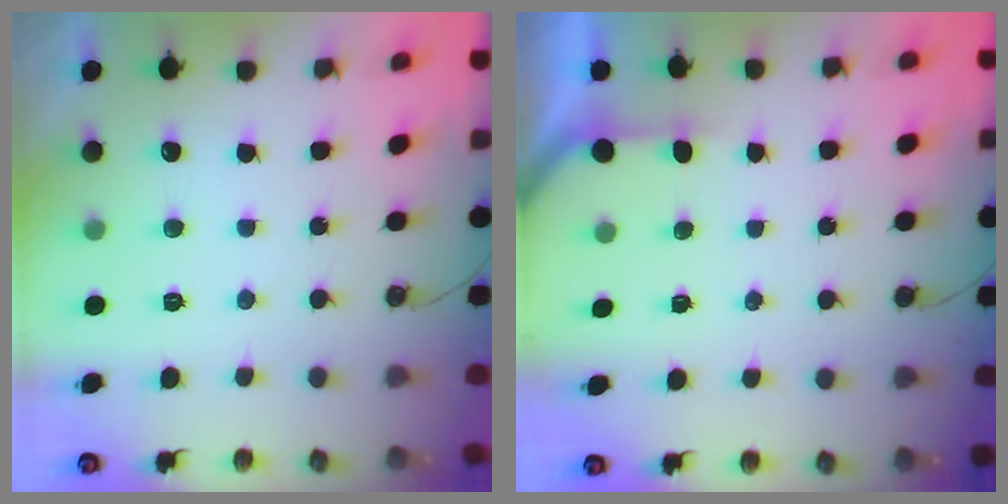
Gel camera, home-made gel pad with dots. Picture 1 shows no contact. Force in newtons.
{"total": 1.2, "press": 1.2, "slide": 0.2}